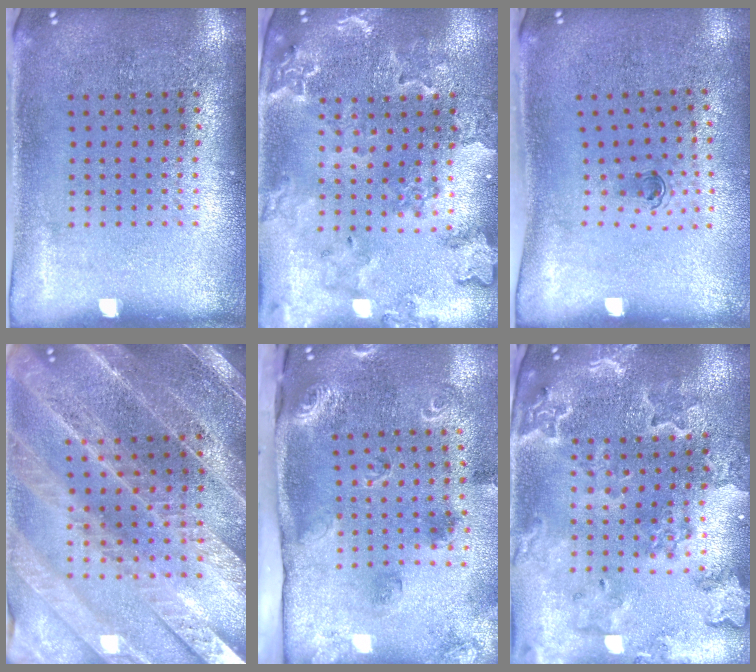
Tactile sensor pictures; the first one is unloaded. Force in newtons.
{"total": 1.9, "press": 1.9, "slide": 0.2}
{"total": 0.6, "press": 0.3, "slide": 0.5}
{"total": 3.2, "press": 3.1, "slide": 0.8}
{"total": 2.1, "press": 1.8, "slide": 1.1}
{"total": 2.2, "press": 2.1, "slide": 0.4}